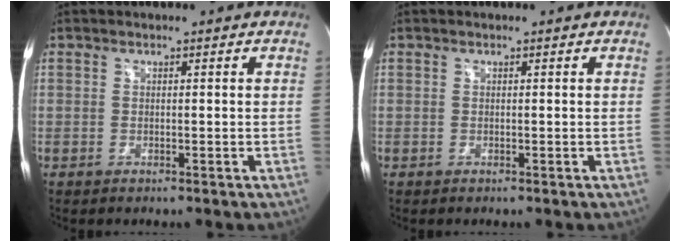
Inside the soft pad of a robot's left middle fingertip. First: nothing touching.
{"total": 0.0}